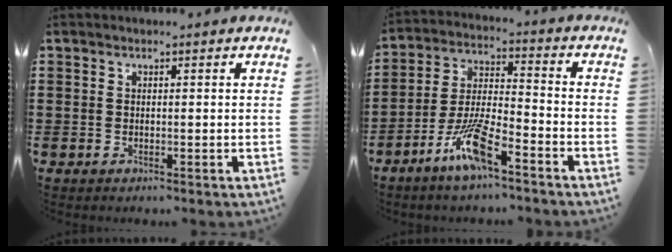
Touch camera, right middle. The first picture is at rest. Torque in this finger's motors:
{"motor_torque": [1.56, -0.58, 0.51, 0.21]}